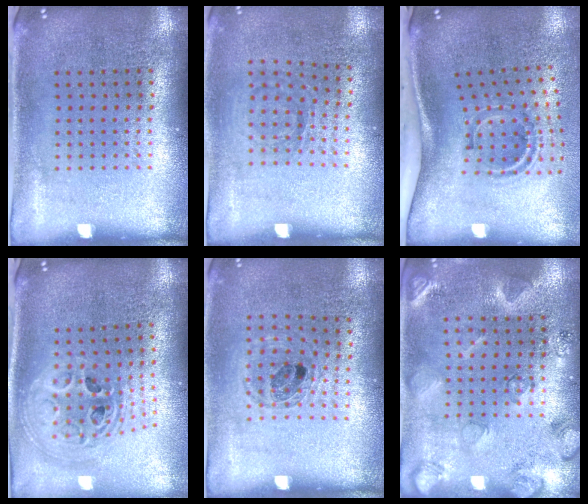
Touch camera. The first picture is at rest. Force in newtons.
{"total": 1.0, "press": 0.8, "slide": 0.6}
{"total": 2.1, "press": 1.2, "slide": 1.7}
{"total": 2.4, "press": 1.8, "slide": 1.6}
{"total": 0.9, "press": 0.9, "slide": 0.1}
{"total": 2.3, "press": 2.2, "slide": 0.4}